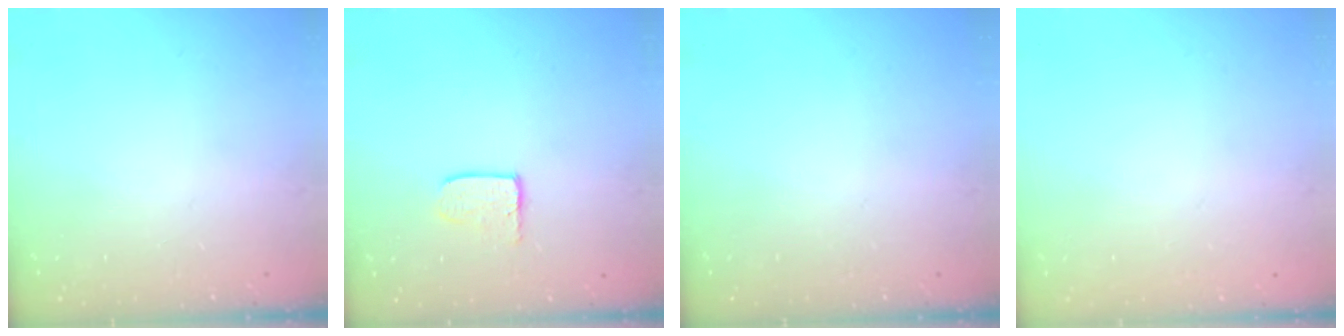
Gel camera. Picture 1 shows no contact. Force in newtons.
{"total": 3.3, "press": 3.3, "slide": 0.3}
{"total": 0.0}
{"total": 0.0}